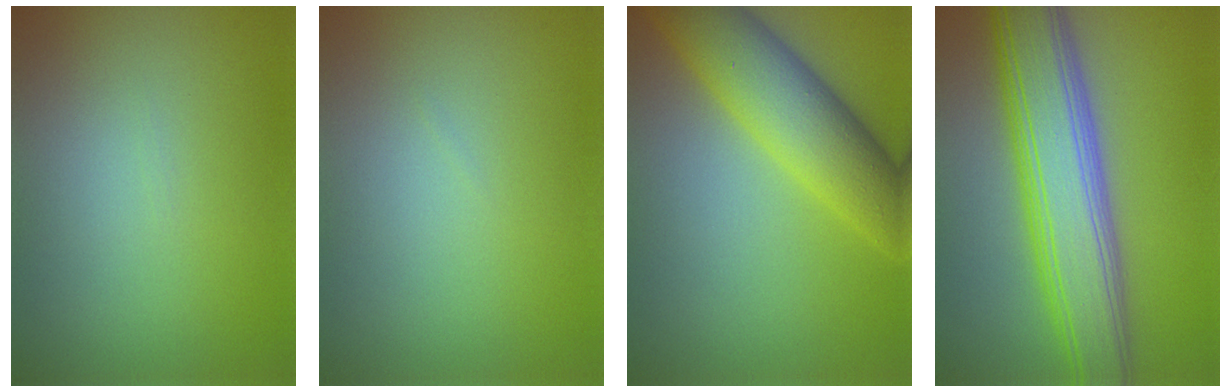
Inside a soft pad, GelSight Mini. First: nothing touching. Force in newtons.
{"total": 0.0}
{"total": 7.6, "press": 7.6, "slide": 0.2}
{"total": 9.1, "press": 9.1, "slide": 0.5}